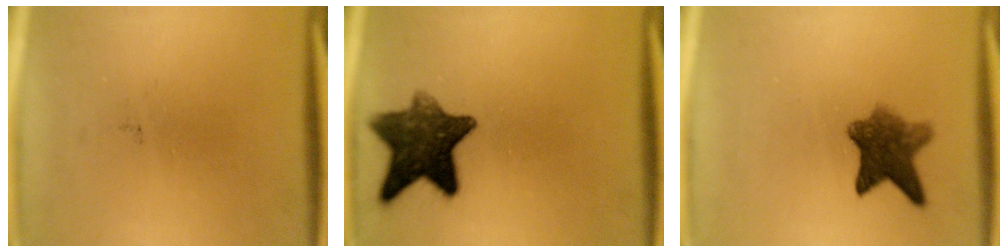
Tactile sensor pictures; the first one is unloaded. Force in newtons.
{"total": 10.8}
{"total": 7.1}